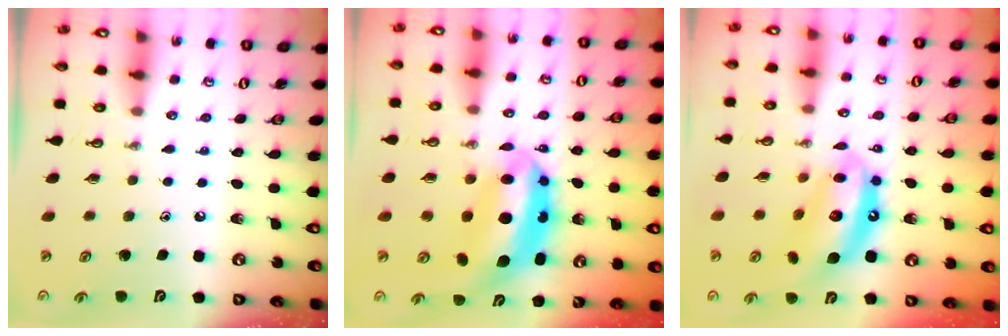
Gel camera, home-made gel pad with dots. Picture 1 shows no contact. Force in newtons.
{"total": 9.4, "press": 9.4, "slide": 0.9}
{"total": 12.9, "press": 12.9, "slide": 1.0}